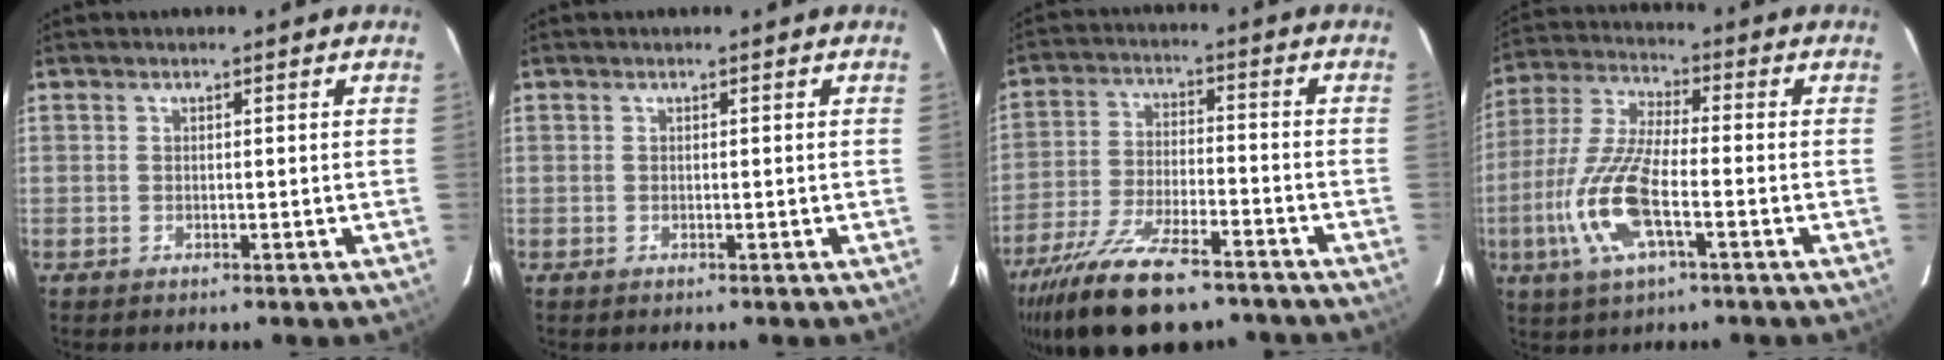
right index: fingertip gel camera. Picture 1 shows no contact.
{"total": 0.0}
{"total": 19.1, "force": [-14.6, 5.9, 10.9], "torque": [-0.221, -0.040, -0.243]}
{"total": 14.3, "force": [-4.7, 4.3, 12.8], "torque": [-0.283, -0.008, -0.095]}